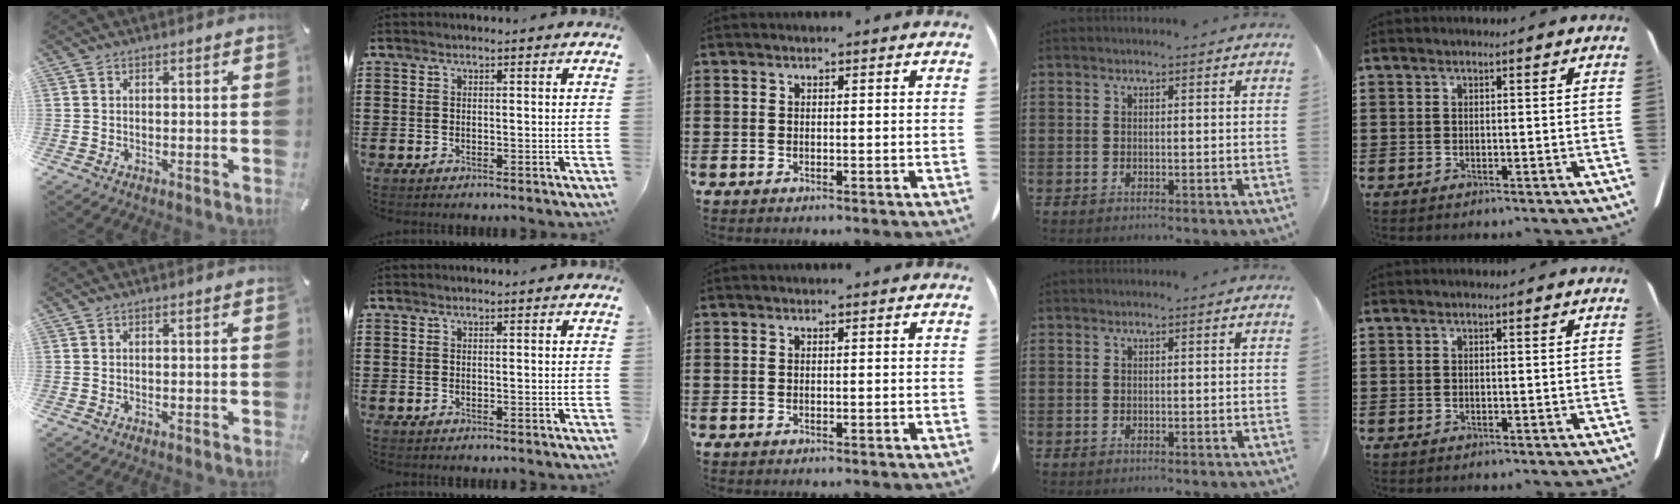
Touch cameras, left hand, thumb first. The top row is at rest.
{}